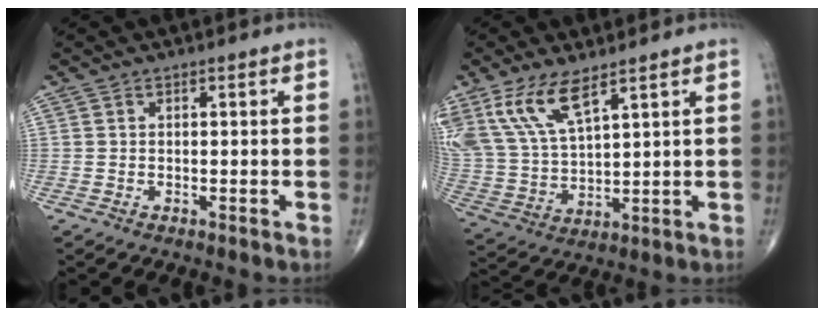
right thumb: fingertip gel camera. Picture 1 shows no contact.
{"total": 12.6, "force": [7.7, 4.7, 8.8], "torque": [-0.185, -0.023, 0.168]}